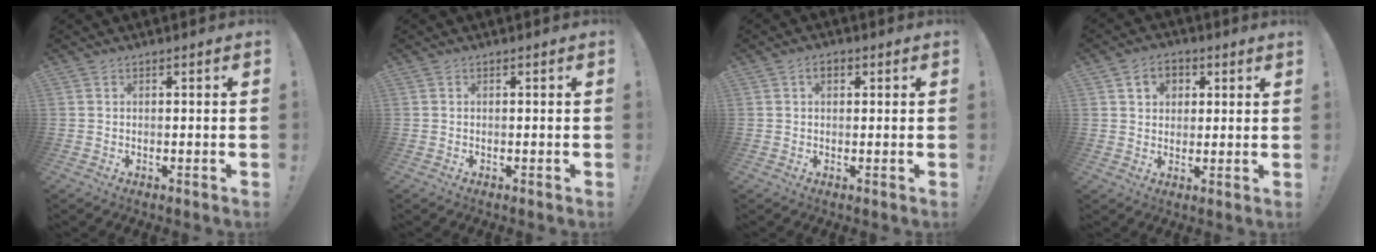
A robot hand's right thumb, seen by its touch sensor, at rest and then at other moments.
{"total": 0.0}
{"total": 2.6, "force": [0.7, 1.6, 1.9], "torque": [-0.028, 0.004, 0.010]}
{"total": 5.7, "force": [1.9, 4.9, 2.2], "torque": [-0.031, -0.003, 0.035]}